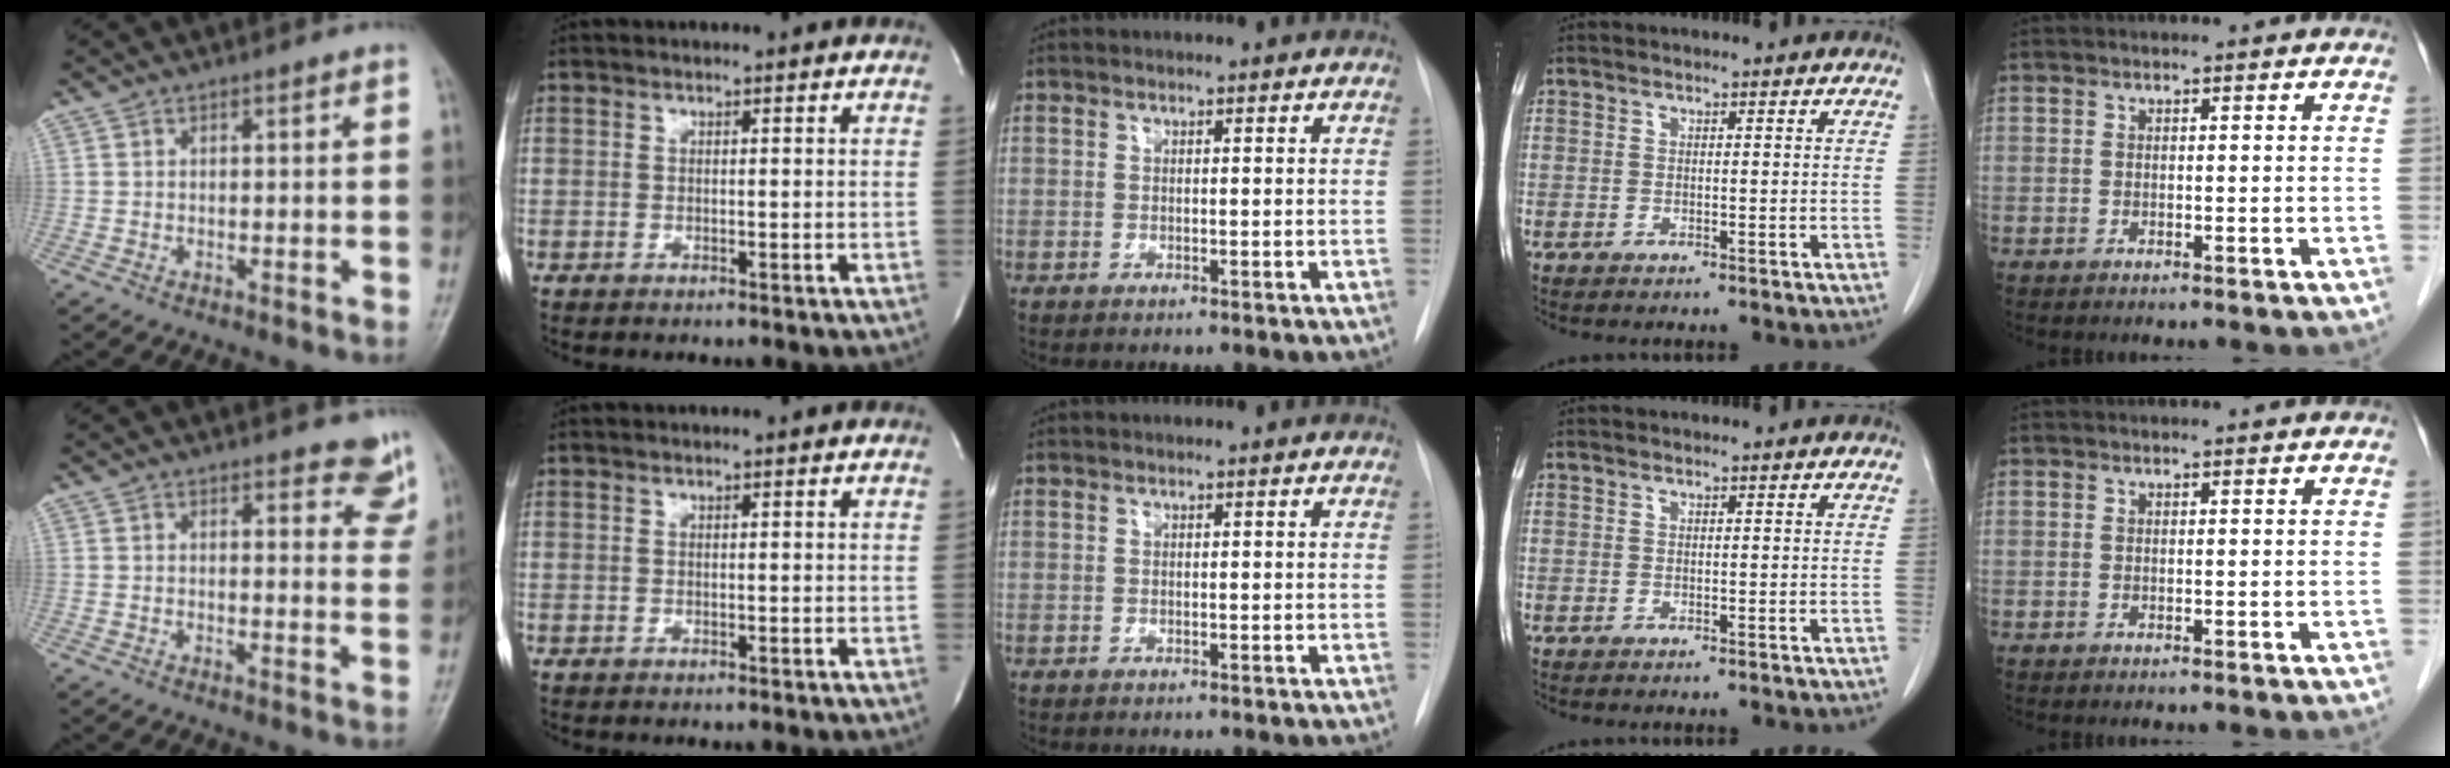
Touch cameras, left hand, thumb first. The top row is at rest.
{"thumb": {"total": 6.9, "force": [6.1, 2.2, 2.1], "torque": [0.014, -0.039, 0.051]}}